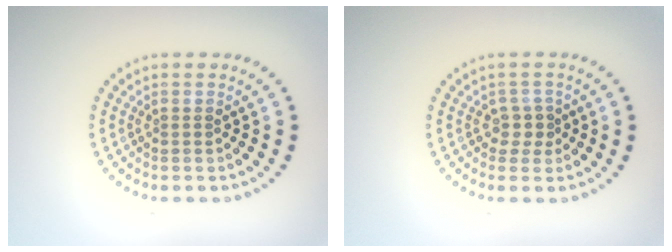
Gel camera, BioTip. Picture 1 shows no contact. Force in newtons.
{"total": 1.8, "press": 1.4, "slide": 1.0}